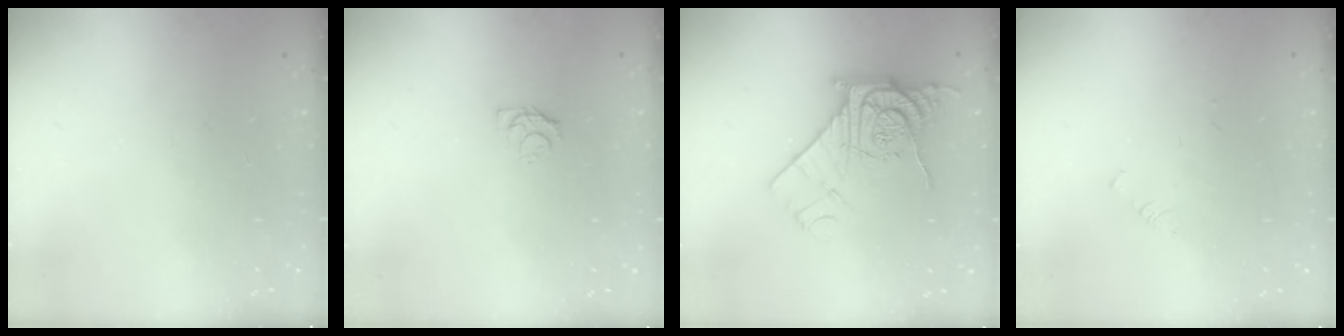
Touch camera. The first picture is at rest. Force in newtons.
{"total": 4.0, "press": 4.0, "slide": 0.4}
{"total": 12.4, "press": 12.3, "slide": 0.9}
{"total": 1.0, "press": 0.9, "slide": 0.2}